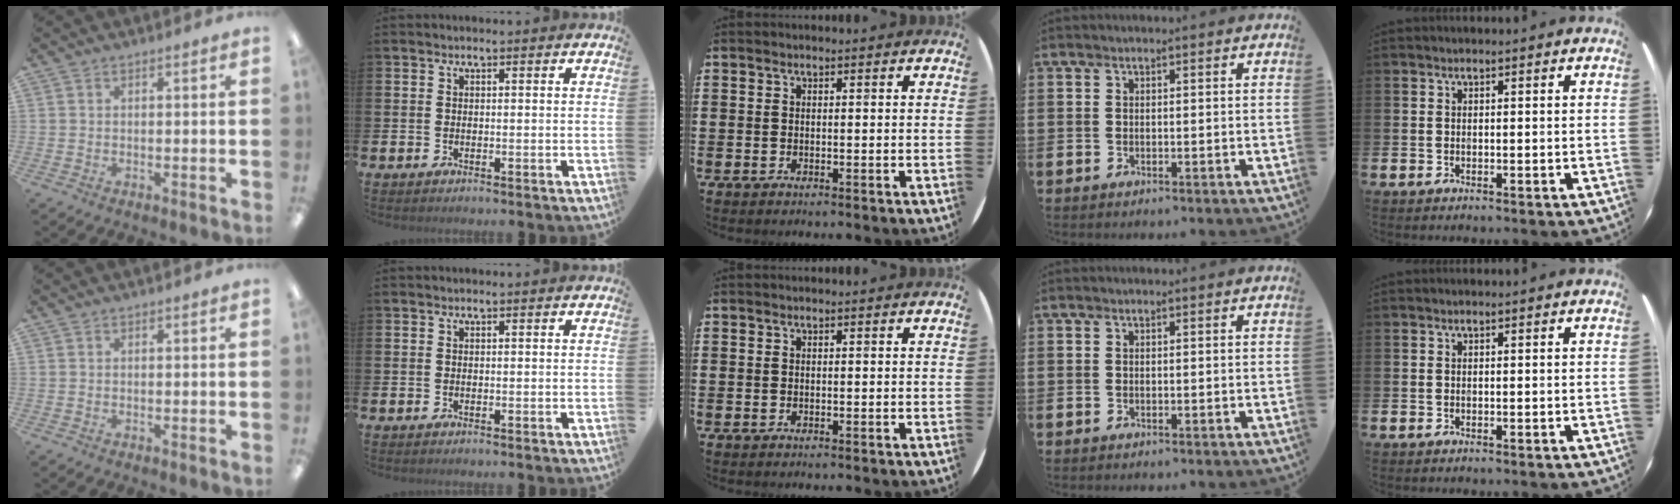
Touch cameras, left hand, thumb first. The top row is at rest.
{}